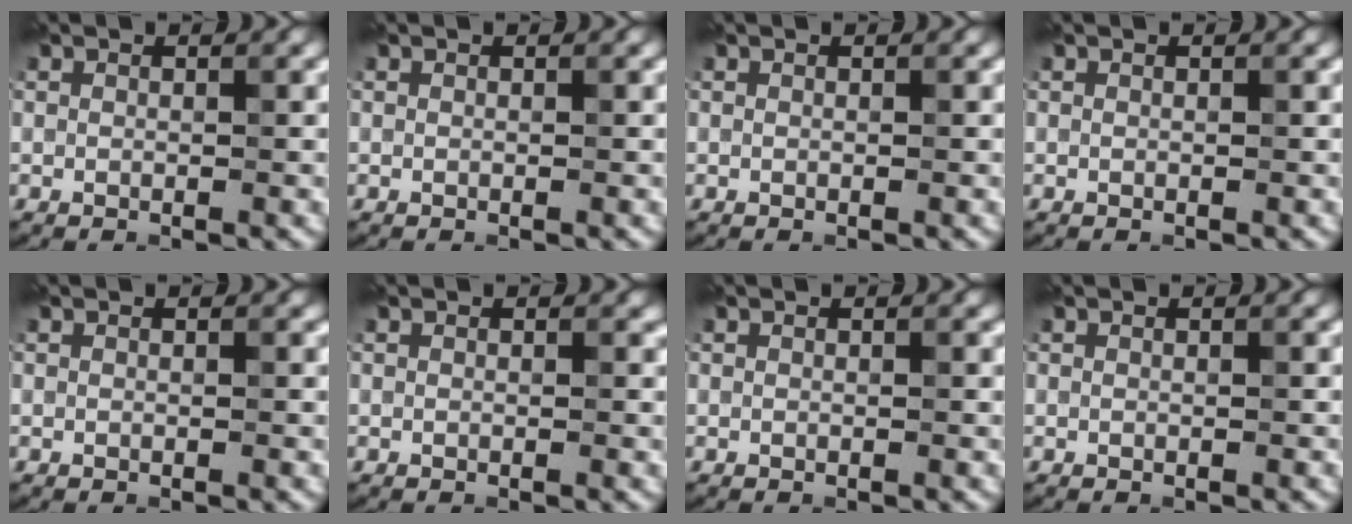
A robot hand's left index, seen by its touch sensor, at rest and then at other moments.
{"total": 0.0}
{"total": 0.0}
{"total": 0.0}
{"total": 0.0}
{"total": 0.7, "force": [0.1, 0.5, 0.4], "torque": [-0.004, 0.001, 0.000]}
{"total": 0.0}
{"total": 0.0}